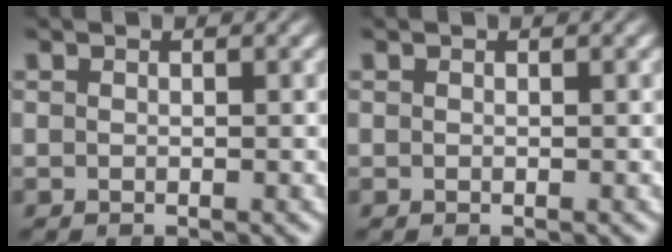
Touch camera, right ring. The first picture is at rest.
{"total": 0.0}